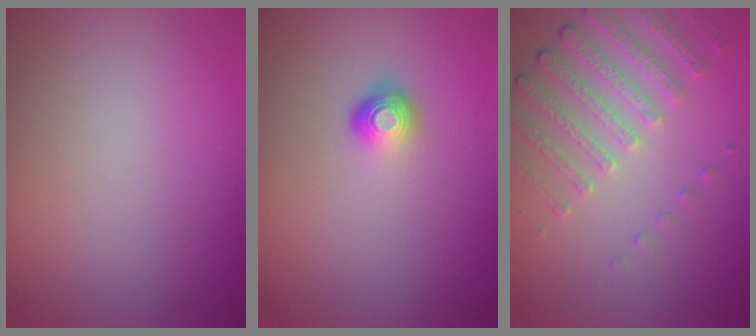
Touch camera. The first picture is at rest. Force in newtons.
{"total": 1.9, "press": 1.3, "slide": 1.4}
{"total": 4.5, "press": 3.3, "slide": 3.1}